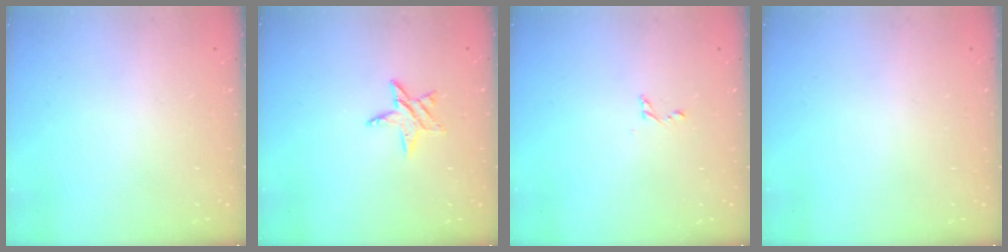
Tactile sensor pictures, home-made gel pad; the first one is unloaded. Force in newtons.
{"total": 7.2, "press": 7.1, "slide": 0.7}
{"total": 2.5, "press": 2.5, "slide": 0.2}
{"total": 0.0}